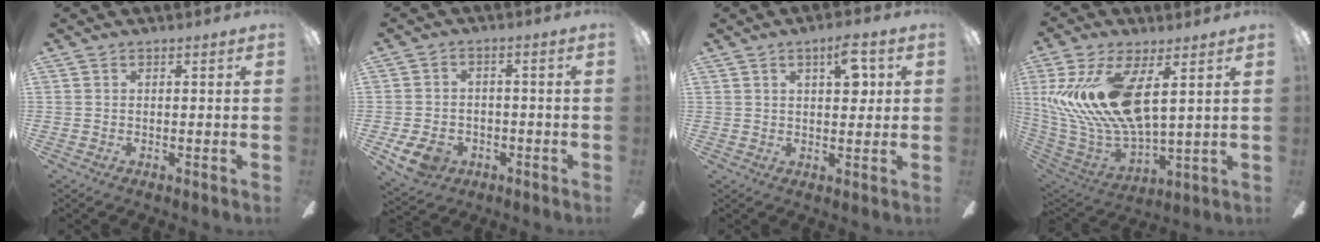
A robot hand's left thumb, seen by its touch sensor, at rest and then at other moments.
{"total": 7.6, "force": [-3.7, 5.2, 4.0], "torque": [-0.099, 0.018, -0.070]}
{"total": 7.2, "force": [3.1, 3.1, 5.8], "torque": [-0.076, -0.006, 0.045]}
{"total": 19.1, "force": [6.8, 8.7, 15.6], "torque": [-0.344, -0.033, 0.115]}